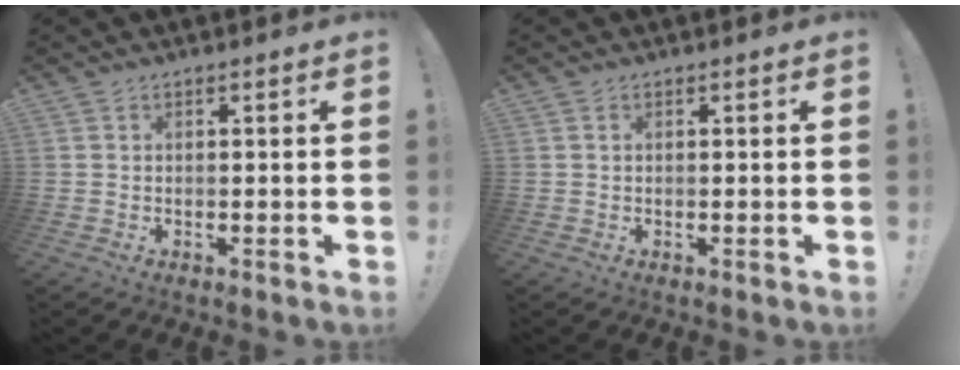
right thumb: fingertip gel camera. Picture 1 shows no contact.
{"total": 0.0}